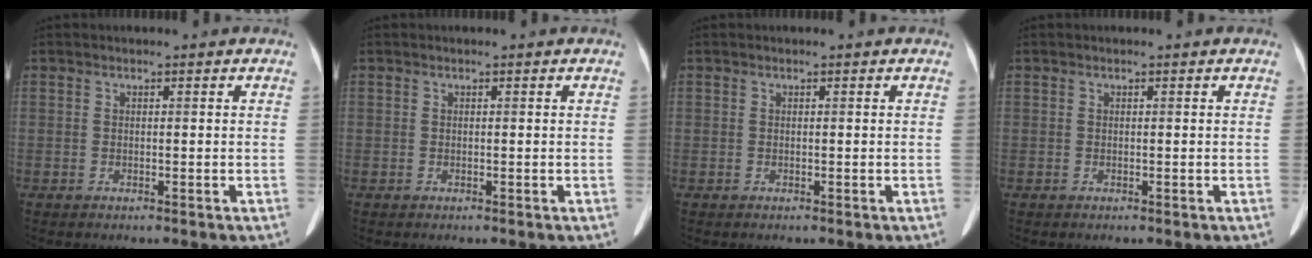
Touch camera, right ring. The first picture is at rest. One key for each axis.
{"total": 0.0}
{"total": 0.0}
{"total": 0.0}